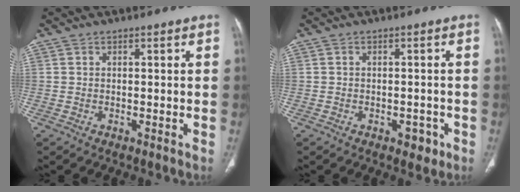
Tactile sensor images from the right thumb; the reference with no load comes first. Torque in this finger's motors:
{"motor_torque": [0.45, 0.55, 0.01, -0.15, 0.13]}